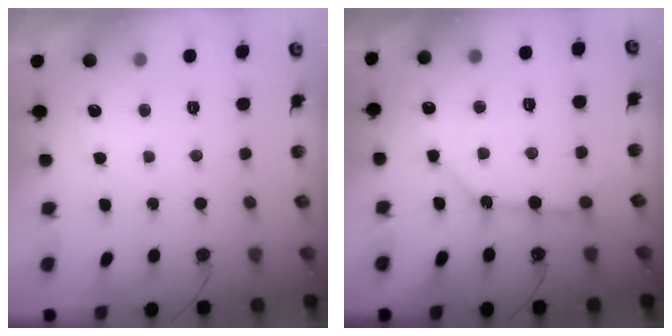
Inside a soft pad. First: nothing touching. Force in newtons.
{"total": 11.4, "press": 11.3, "slide": 1.0}